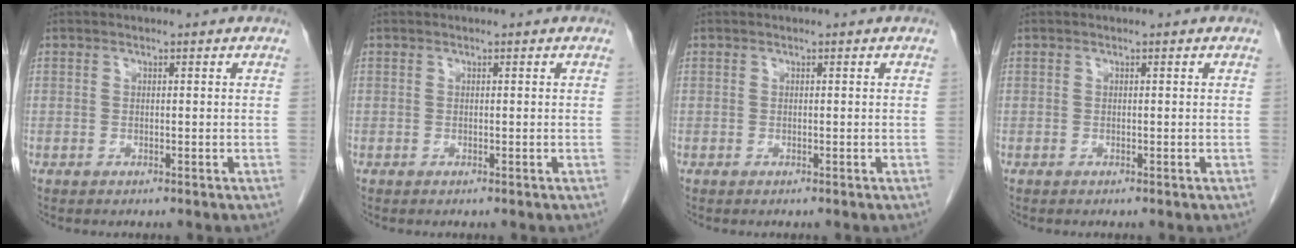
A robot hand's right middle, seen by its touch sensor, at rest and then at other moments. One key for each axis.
{"total": 0.0}
{"total": 0.0}
{"total": 0.0}